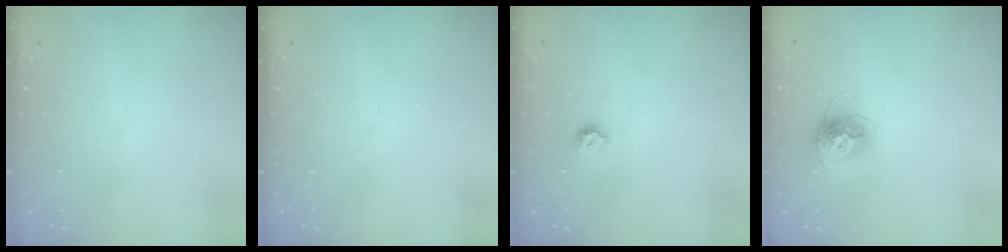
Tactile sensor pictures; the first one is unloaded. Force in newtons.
{"total": 0.0}
{"total": 4.0, "press": 3.9, "slide": 0.8}
{"total": 11.9, "press": 11.9, "slide": 1.0}